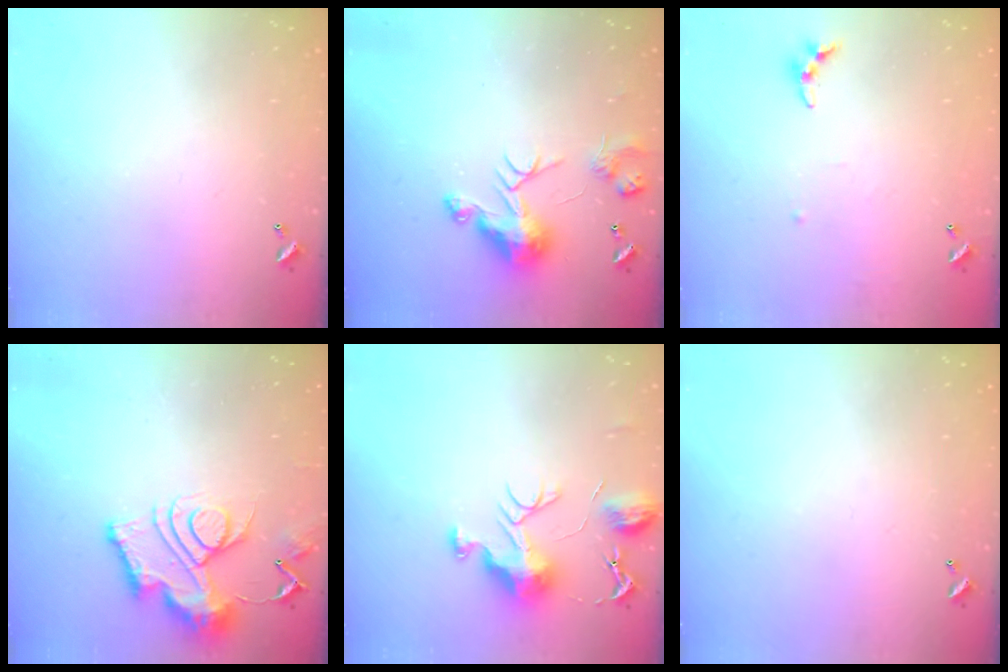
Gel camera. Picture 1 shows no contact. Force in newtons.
{"total": 8.3, "press": 8.3, "slide": 0.7}
{"total": 5.7, "press": 5.7, "slide": 0.5}
{"total": 15.3, "press": 15.3, "slide": 1.2}
{"total": 9.5, "press": 9.5, "slide": 0.7}
{"total": 0.0}